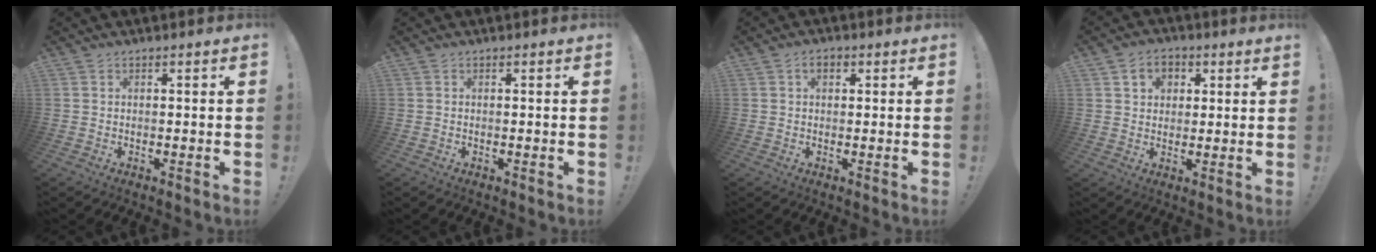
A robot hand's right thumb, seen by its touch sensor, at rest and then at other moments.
{"total": 0.0}
{"total": 2.6, "force": [0.7, 1.6, 1.9], "torque": [-0.028, 0.004, 0.010]}
{"total": 5.7, "force": [1.9, 4.9, 2.2], "torque": [-0.031, -0.003, 0.035]}